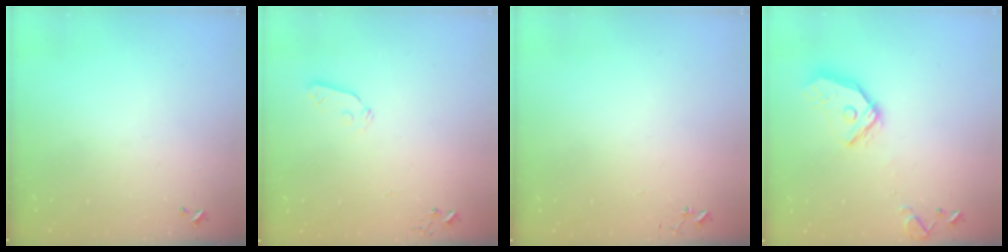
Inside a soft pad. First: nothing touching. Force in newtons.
{"total": 4.2, "press": 4.2, "slide": 0.5}
{"total": 3.5, "press": 3.4, "slide": 0.4}
{"total": 14.6, "press": 14.4, "slide": 1.8}